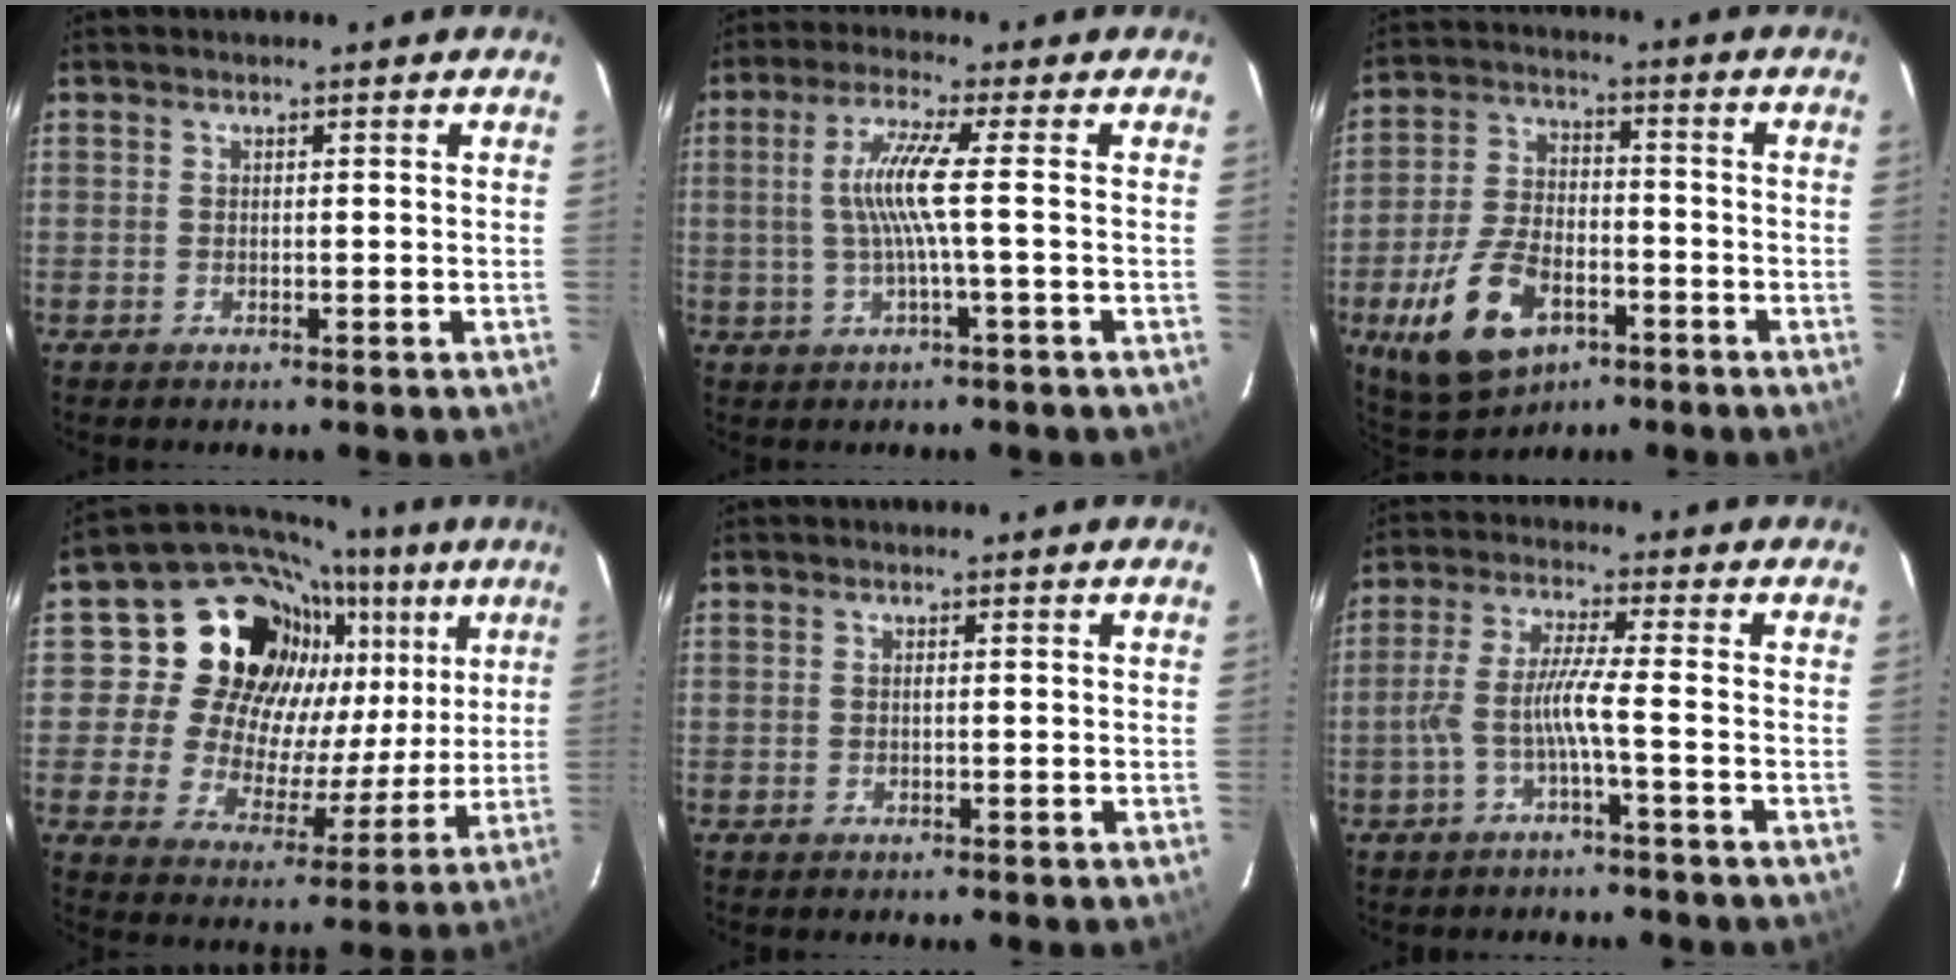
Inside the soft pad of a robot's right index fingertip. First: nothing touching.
{"total": 6.9, "force": [-0.2, -0.9, 6.8], "torque": [-0.140, -0.001, 0.001]}
{"total": 14.6, "force": [-6.8, 8.1, 10.2], "torque": [-0.222, -0.012, -0.112]}
{"total": 23.2, "force": [10.6, 17.6, 10.6], "torque": [-0.207, 0.037, 0.188]}
{"total": 0.0}
{"total": 5.6, "force": [-2.4, -0.8, 5.0], "torque": [-0.118, 0.004, -0.041]}